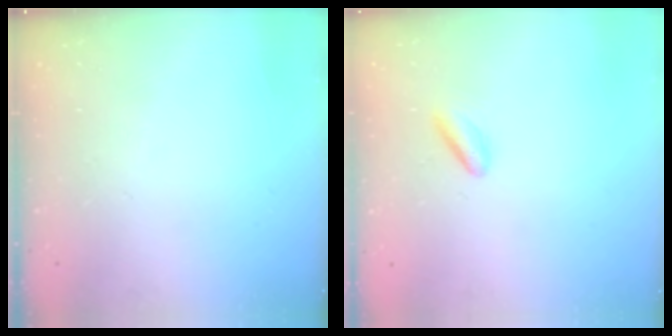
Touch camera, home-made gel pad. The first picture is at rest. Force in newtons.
{"total": 2.7, "press": 2.6, "slide": 0.7}